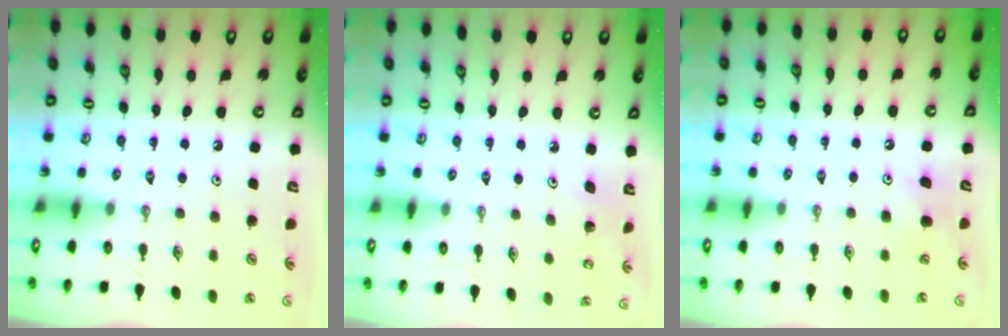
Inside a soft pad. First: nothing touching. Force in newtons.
{"total": 3.0, "press": 2.9, "slide": 0.4}
{"total": 6.0, "press": 5.9, "slide": 1.0}